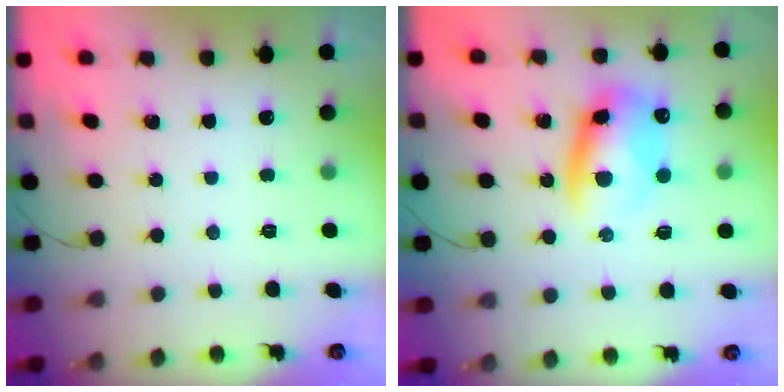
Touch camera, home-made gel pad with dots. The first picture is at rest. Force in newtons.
{"total": 12.2, "press": 11.8, "slide": 2.9}